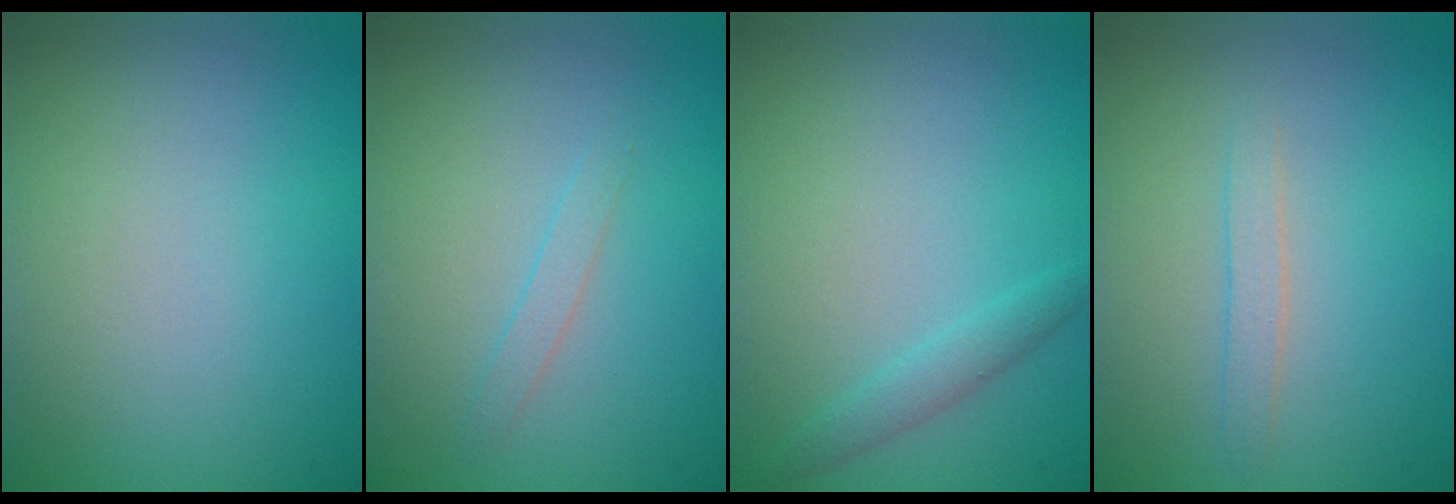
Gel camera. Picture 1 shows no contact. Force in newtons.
{"total": 1.0, "press": 1.0, "slide": 0.1}
{"total": 1.5, "press": 1.5, "slide": 0.1}
{"total": 1.2, "press": 1.2, "slide": 0.0}